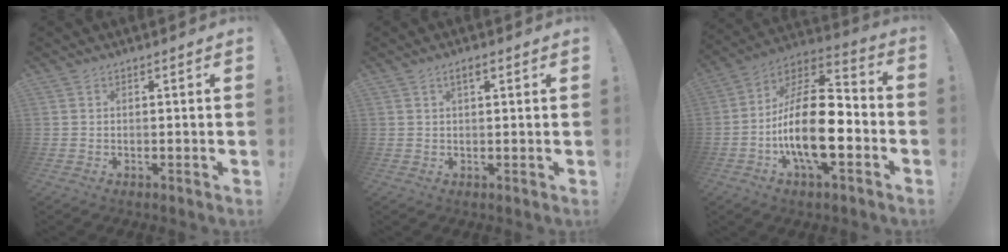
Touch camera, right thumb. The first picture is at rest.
{"total": 2.5, "force": [1.2, 0.9, 2.0], "torque": [-0.039, 0.002, 0.019]}
{"total": 21.1, "force": [-5.1, 9.4, 18.2], "torque": [-0.344, 0.019, -0.084]}